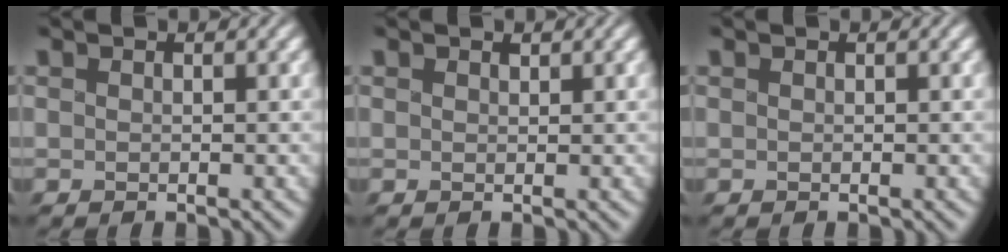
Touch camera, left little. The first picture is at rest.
{"total": 0.6, "force": [0.5, 0.3, 0.3], "torque": [-0.004, 0.000, 0.009]}
{"total": 0.0}